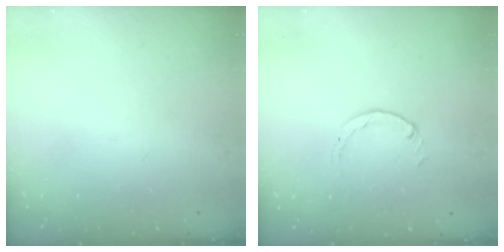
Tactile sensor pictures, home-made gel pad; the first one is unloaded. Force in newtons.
{"total": 1.1, "press": 1.1, "slide": 0.2}